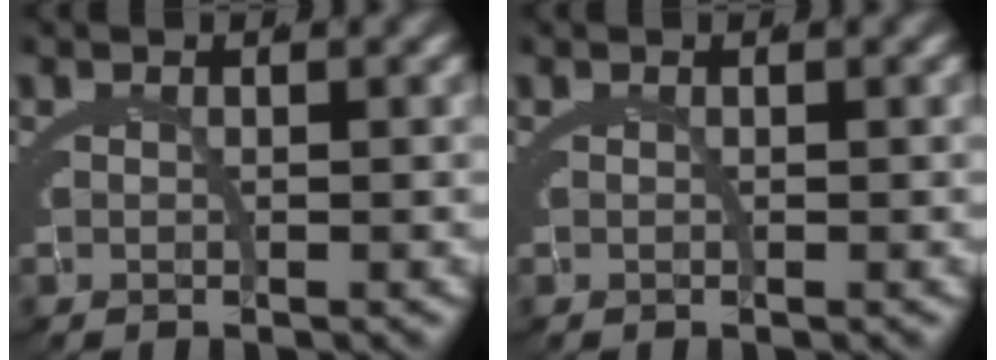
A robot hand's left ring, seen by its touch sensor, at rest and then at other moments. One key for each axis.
{"total": 0.0}